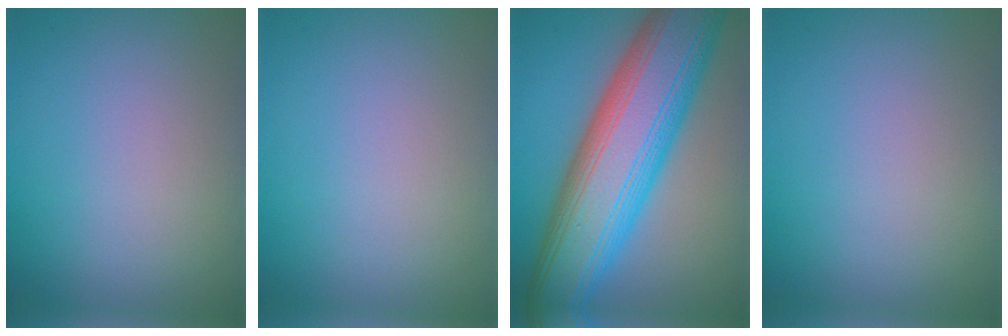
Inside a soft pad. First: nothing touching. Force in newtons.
{"total": 0.0}
{"total": 14.4, "press": 14.3, "slide": 0.4}
{"total": 0.0}